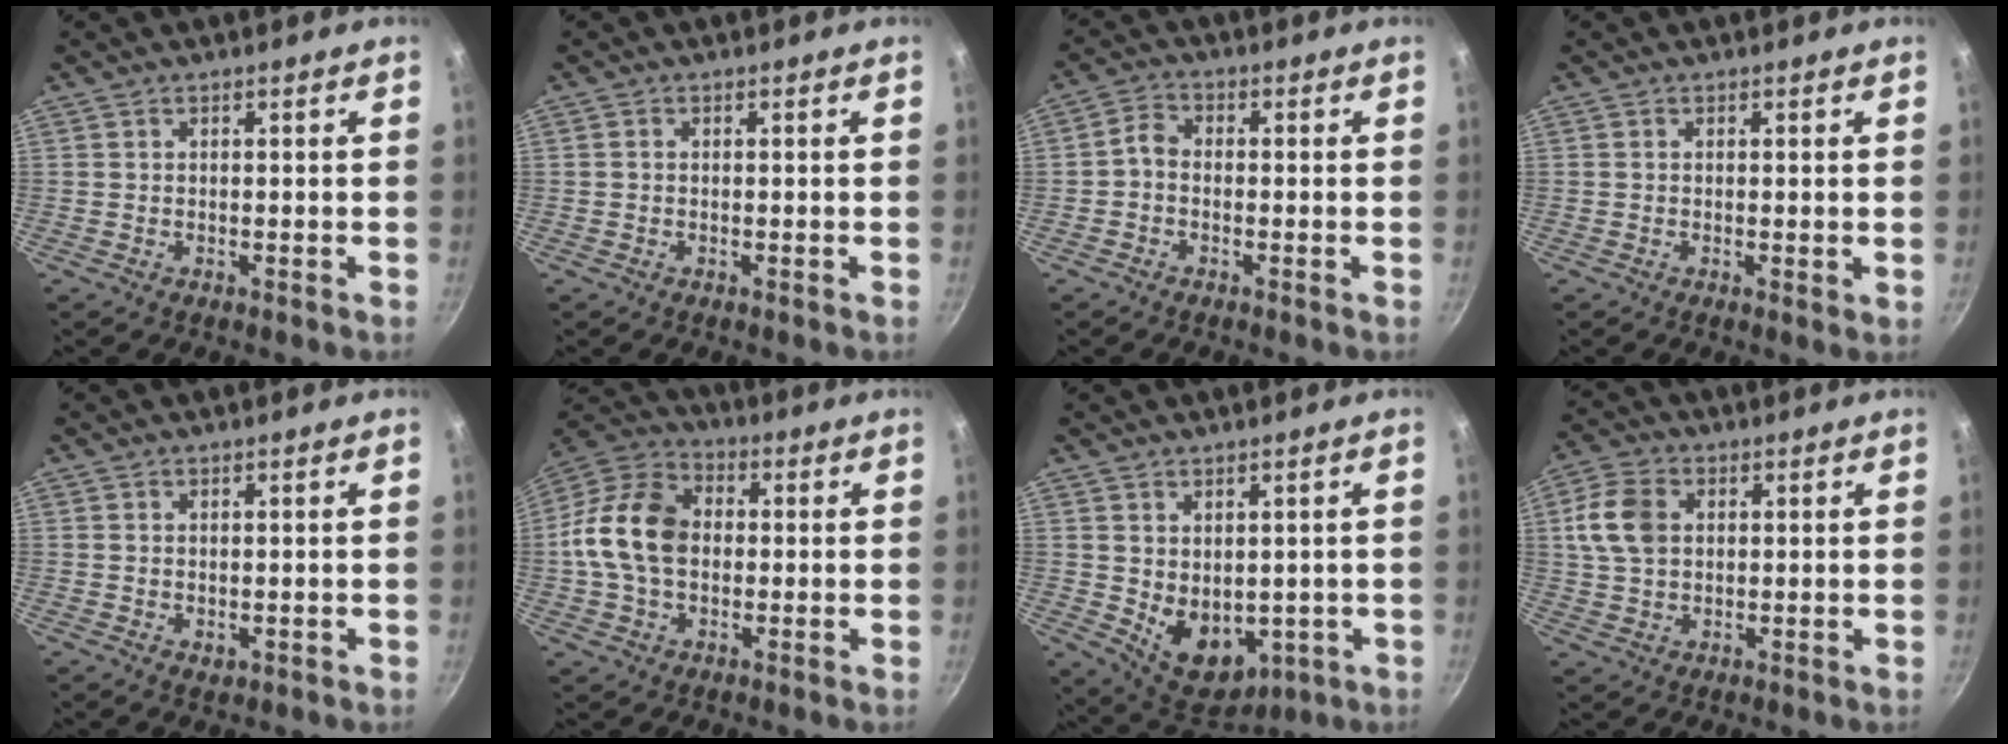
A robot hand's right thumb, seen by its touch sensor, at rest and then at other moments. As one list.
[{"total": 0.5, "force": [-0.1, 0.5, 0.2], "torque": [-0.003, 0.003, -0.002]}, {"total": 3.0, "force": [-1.0, 2.2, 1.8], "torque": [-0.039, 0.020, -0.030]}, {"total": 1.0, "force": [0.1, 0.3, 1.0], "torque": [-0.015, -0.003, -0.002]}, {"total": 1.0, "force": [0.1, 0.8, 0.7], "torque": [-0.009, -0.003, 0.002]}, {"total": 14.8, "force": [0.1, 10.8, 10.1], "torque": [-0.163, 0.027, -0.017]}, {"total": 10.5, "force": [-0.2, 7.5, 7.3], "torque": [-0.081, -0.023, 0.023]}, {"total": 8.9, "force": [1.8, 6.4, 5.9], "torque": [-0.105, 0.007, 0.028]}]